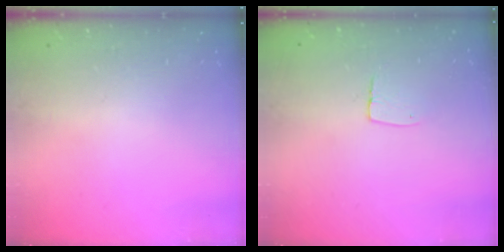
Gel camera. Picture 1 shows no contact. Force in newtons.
{"total": 5.3, "press": 5.3, "slide": 0.4}